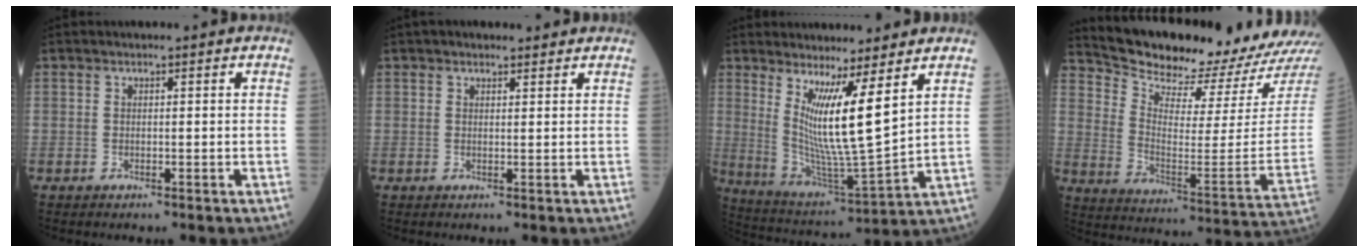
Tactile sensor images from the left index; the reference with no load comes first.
{"total": 3.0, "force": [2.6, 1.0, 1.1], "torque": [-0.015, 0.021, 0.034]}
{"total": 10.6, "force": [4.4, -0.4, 9.6], "torque": [-0.189, -0.039, 0.087]}
{"total": 18.7, "force": [17.9, 0.1, 5.4], "torque": [-0.112, -0.098, 0.259]}